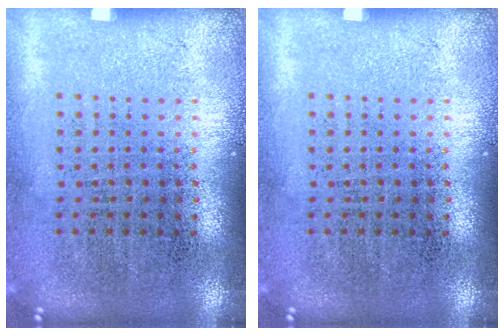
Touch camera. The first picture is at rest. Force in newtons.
{"total": 0.0}